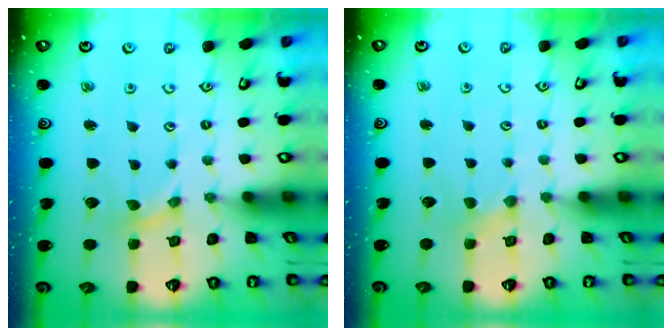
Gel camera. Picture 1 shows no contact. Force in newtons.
{"total": 1.2, "press": 1.2, "slide": 0.3}